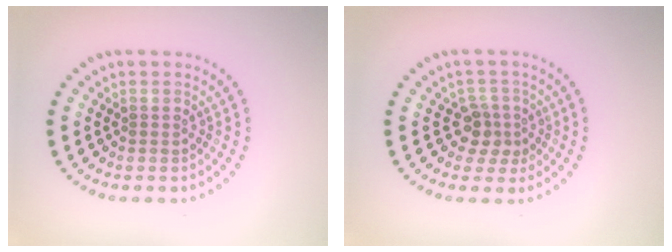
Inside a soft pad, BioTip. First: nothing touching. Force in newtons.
{"total": 2.4, "press": 1.8, "slide": 1.6}